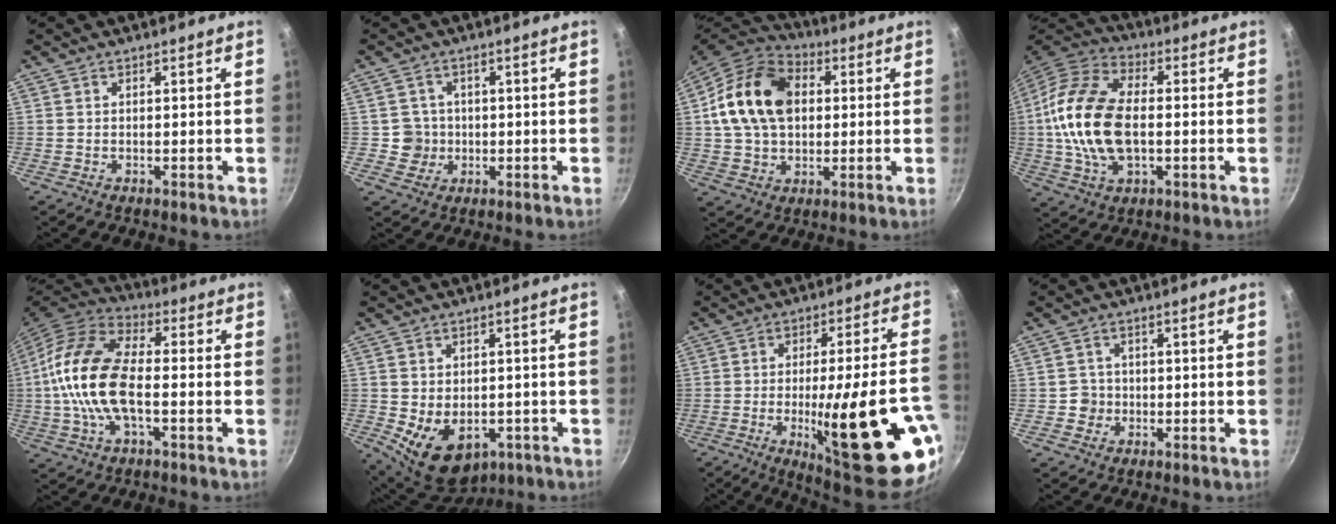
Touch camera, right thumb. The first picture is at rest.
{"total": 4.1, "force": [-0.1, 4.1, 0.5], "torque": [0.019, 0.010, 0.000]}
{"total": 17.8, "force": [3.0, 12.9, 12.0], "torque": [-0.192, 0.017, 0.040]}
{"total": 19.2, "force": [-0.5, 11.1, 15.7], "torque": [-0.302, 0.026, -0.020]}
{"total": 17.4, "force": [-1.4, 8.5, 15.1], "torque": [-0.286, 0.034, -0.041]}
{"total": 11.3, "force": [-3.1, 7.8, 7.6], "torque": [-0.090, -0.006, -0.024]}
{"total": 25.5, "force": [-7.6, 4.7, 23.9], "torque": [-0.315, 0.007, -0.095]}
{"total": 2.5, "force": [-0.4, 2.4, 0.3], "torque": [0.015, 0.005, -0.007]}